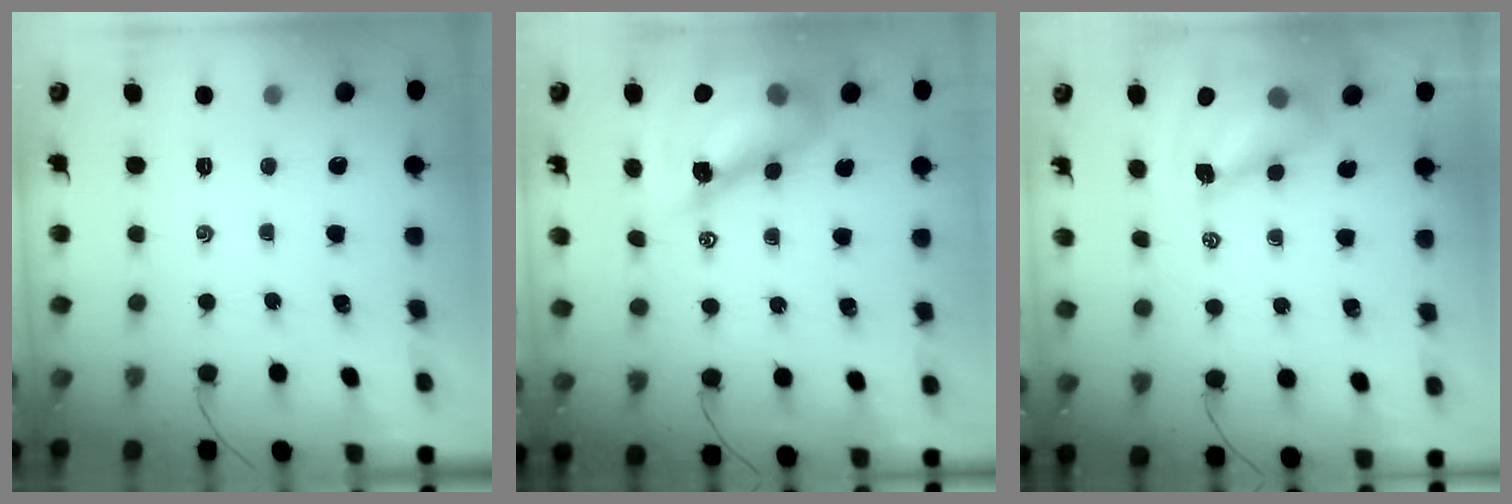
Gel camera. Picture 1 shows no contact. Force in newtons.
{"total": 16.6, "press": 16.0, "slide": 4.6}
{"total": 8.1, "press": 7.9, "slide": 1.9}